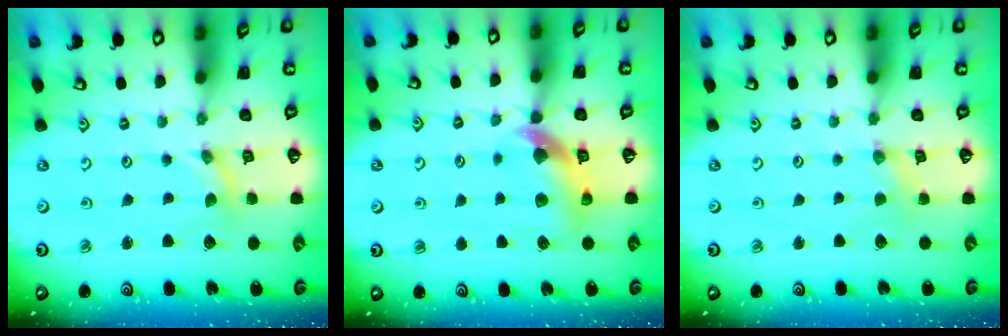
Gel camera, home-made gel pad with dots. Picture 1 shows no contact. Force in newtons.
{"total": 9.9, "press": 9.8, "slide": 1.6}
{"total": 1.4, "press": 1.4, "slide": 0.3}